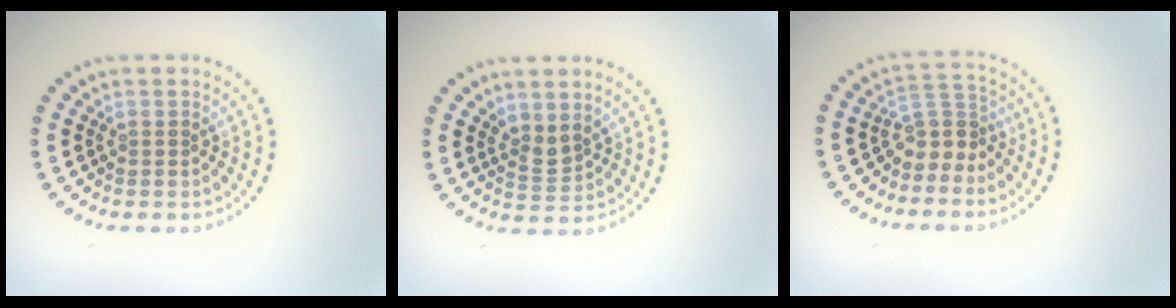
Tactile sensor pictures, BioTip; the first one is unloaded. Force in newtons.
{"total": 1.8, "press": 1.4, "slide": 1.2}
{"total": 2.9, "press": 2.1, "slide": 2.0}